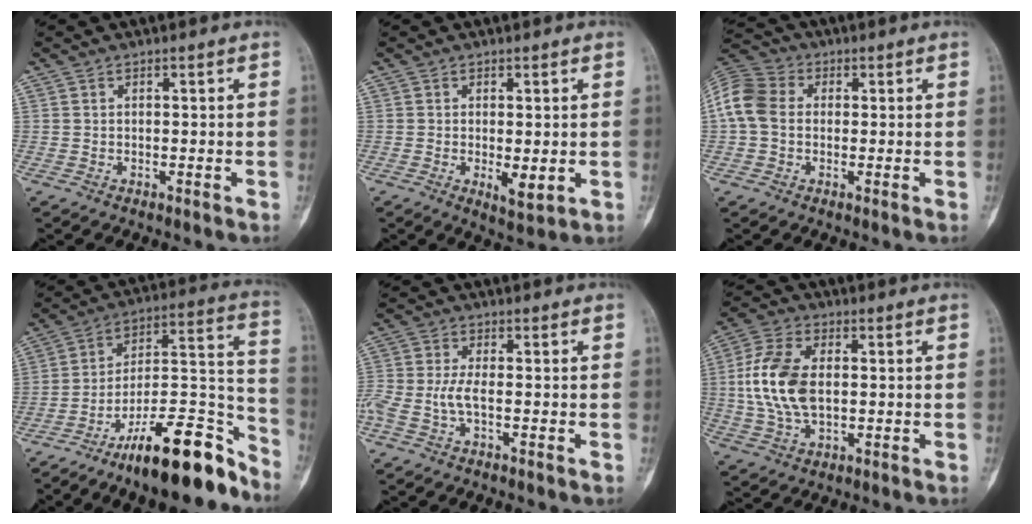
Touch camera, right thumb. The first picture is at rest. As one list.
[{"total": 4.0, "force": [-0.6, 1.6, 3.6], "torque": [-0.052, -0.012, -0.004]}, {"total": 9.3, "force": [0.6, 7.2, 5.8], "torque": [-0.119, 0.025, 0.000]}, {"total": 21.8, "force": [-15.4, 6.0, 14.2], "torque": [-0.186, 0.116, -0.252]}, {"total": 5.7, "force": [-1.7, 2.1, 5.0], "torque": [-0.138, 0.008, -0.037]}, {"total": 12.5, "force": [0.5, 7.3, 10.2], "torque": [-0.214, 0.007, 0.010]}]